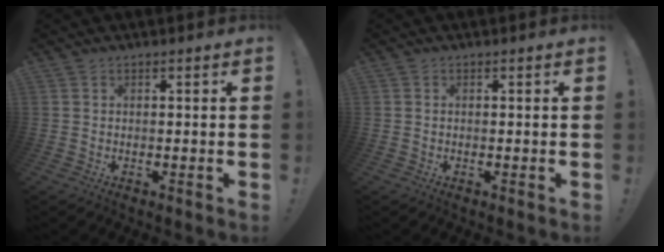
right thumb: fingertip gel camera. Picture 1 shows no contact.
{"total": 0.0}